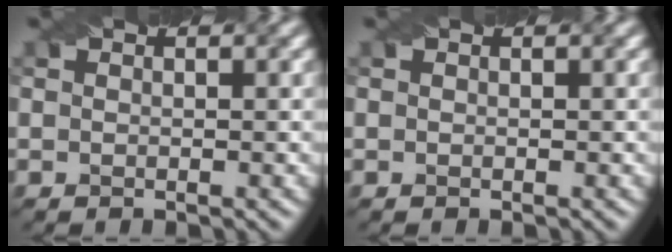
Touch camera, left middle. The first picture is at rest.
{"total": 0.0}